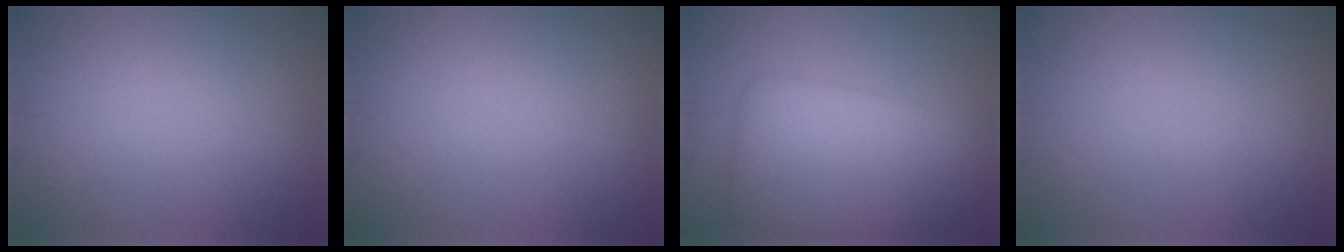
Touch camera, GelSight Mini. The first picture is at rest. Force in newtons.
{"total": 0.0}
{"total": 8.1, "press": 8.1, "slide": 0.2}
{"total": 0.0}